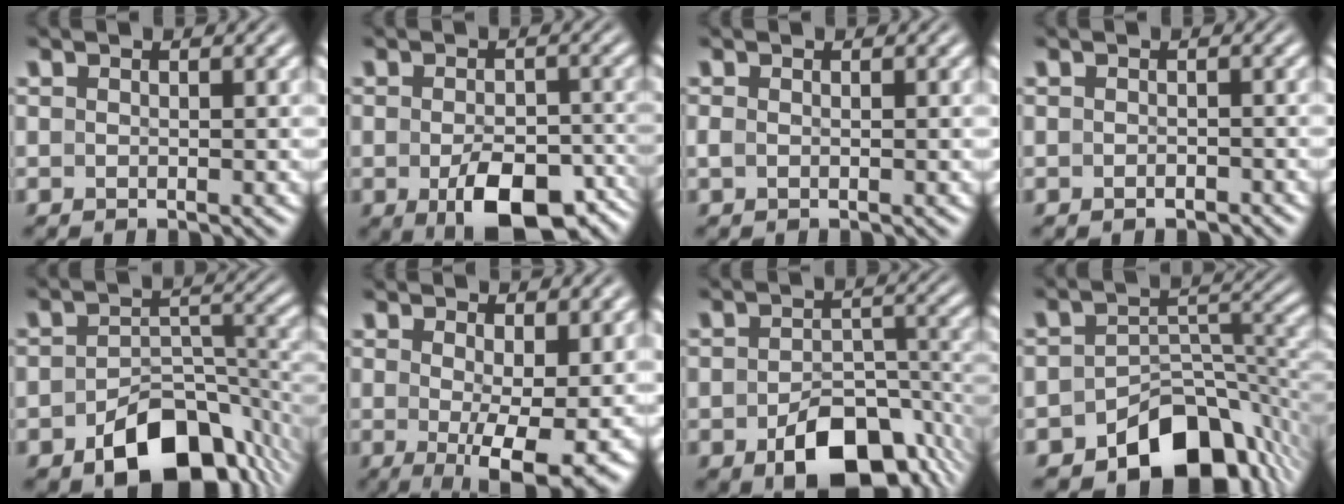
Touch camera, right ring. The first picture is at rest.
{"total": 7.6, "force": [-4.7, 2.8, 5.3], "torque": [-0.069, -0.020, -0.062]}
{"total": 0.6, "force": [-0.4, 0.2, 0.4], "torque": [-0.017, -0.008, 0.000]}
{"total": 1.1, "force": [-1.1, 0.1, 0.1], "torque": [-0.004, -0.006, -0.012]}
{"total": 9.4, "force": [-6.2, 4.5, 5.4], "torque": [-0.067, -0.019, -0.084]}
{"total": 6.1, "force": [-1.2, 1.4, 5.8], "torque": [-0.083, -0.033, 0.000]}
{"total": 8.7, "force": [-5.6, 3.9, 5.4], "torque": [-0.064, -0.016, -0.076]}
{"total": 12.0, "force": [-7.7, 6.7, 6.3], "torque": [-0.090, -0.031, -0.109]}